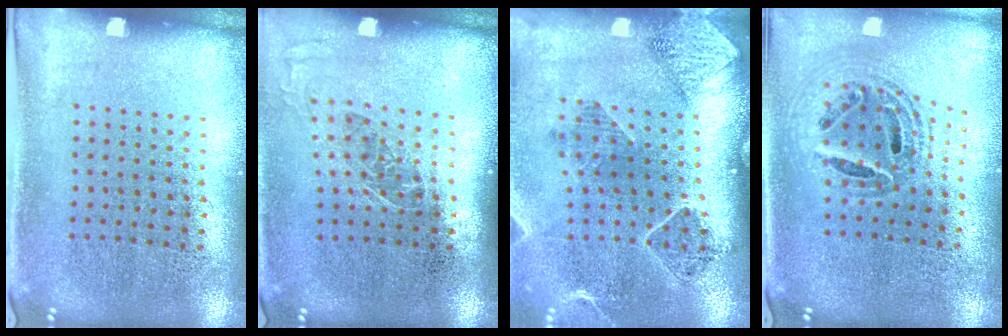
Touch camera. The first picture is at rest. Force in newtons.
{"total": 1.1, "press": 1.0, "slide": 0.5}
{"total": 1.5, "press": 1.5, "slide": 0.1}
{"total": 0.9, "press": 0.9, "slide": 0.2}